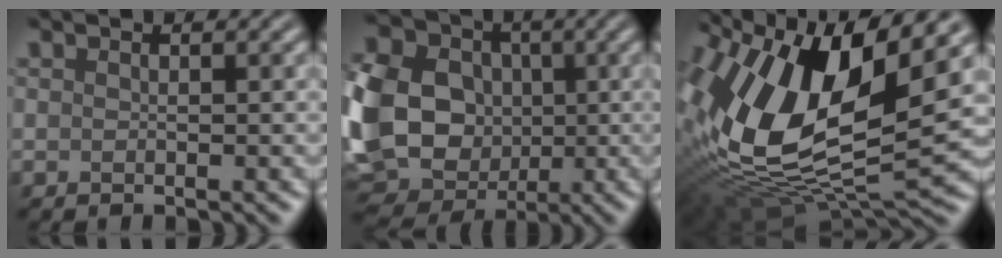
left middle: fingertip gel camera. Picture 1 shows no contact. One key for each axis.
{"total": 17.7, "fx": -0.9, "fy": 14.8, "fz": 9.6, "tx": -0.221, "ty": 0.007, "tz": -0.044}
{"total": 15.0, "fx": 4.2, "fy": 7.5, "fz": 12.3, "tx": -0.239, "ty": 0.001, "tz": 0.064}